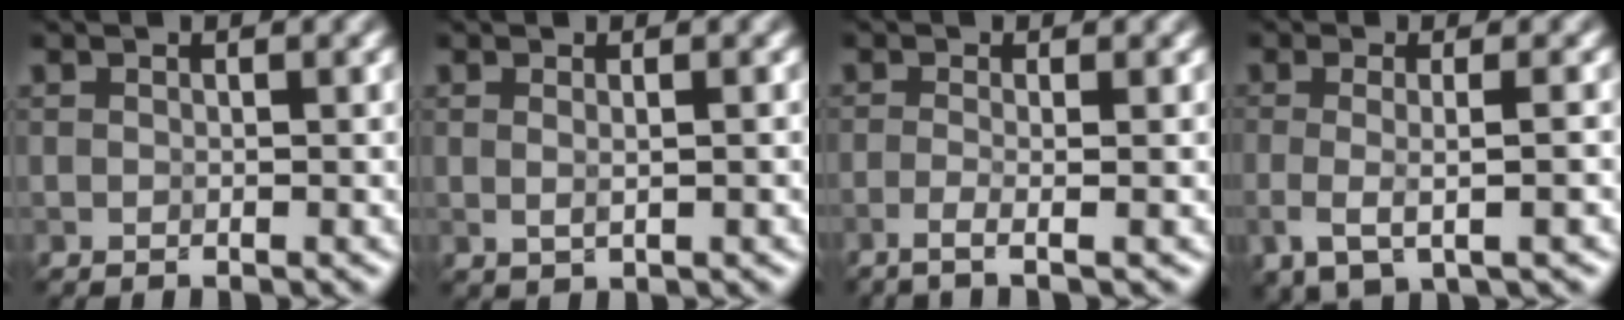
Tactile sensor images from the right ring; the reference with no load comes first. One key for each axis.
{"total": 1.1, "fx": 0.3, "fy": 0.4, "fz": 1.0, "tx": -0.016, "ty": -0.006, "tz": 0.008}
{"total": 2.5, "fx": -0.9, "fy": 0.8, "fz": 2.2, "tx": -0.029, "ty": -0.002, "tz": -0.032}
{"total": 3.7, "fx": -0.5, "fy": 1.3, "fz": 3.5, "tx": -0.066, "ty": -0.009, "tz": -0.011}